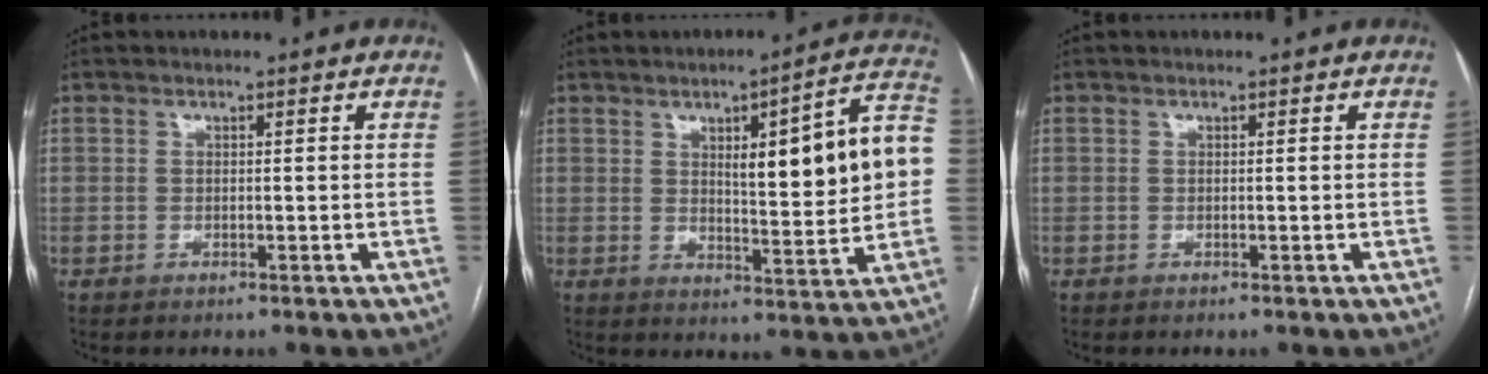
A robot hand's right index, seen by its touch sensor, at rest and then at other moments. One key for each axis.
{"total": 15.6, "fx": 2.3, "fy": 2.8, "fz": 15.2, "tx": -0.200, "ty": 0.026, "tz": 0.034}
{"total": 0.0}